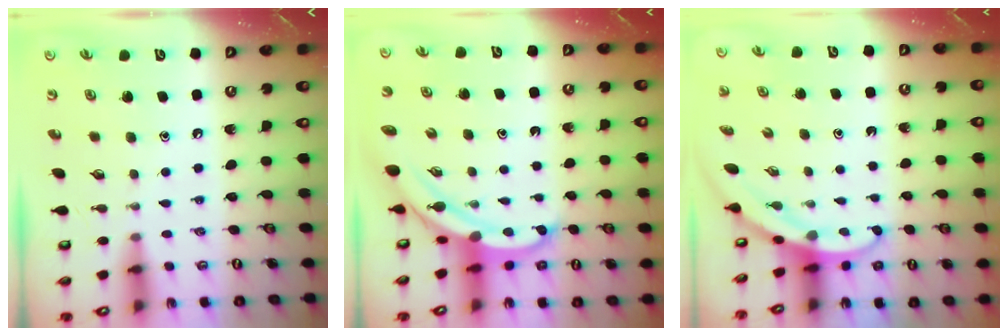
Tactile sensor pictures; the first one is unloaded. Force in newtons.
{"total": 5.6, "press": 5.6, "slide": 0.3}
{"total": 3.4, "press": 3.4, "slide": 0.1}